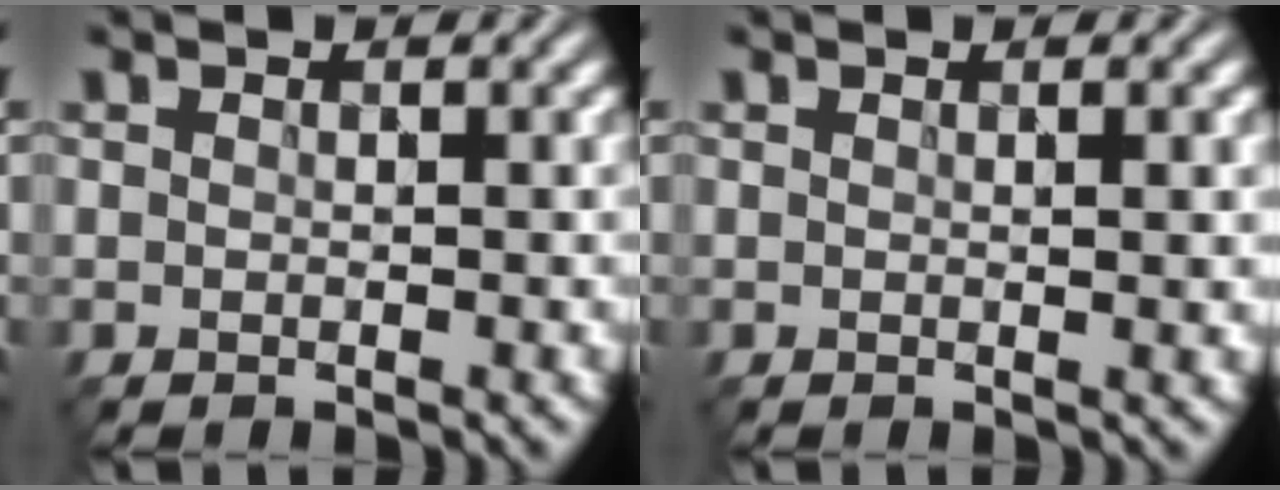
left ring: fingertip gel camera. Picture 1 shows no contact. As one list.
[{"total": 1.2, "force": [0.4, 0.2, 1.1], "torque": [-0.015, 0.003, 0.003]}]